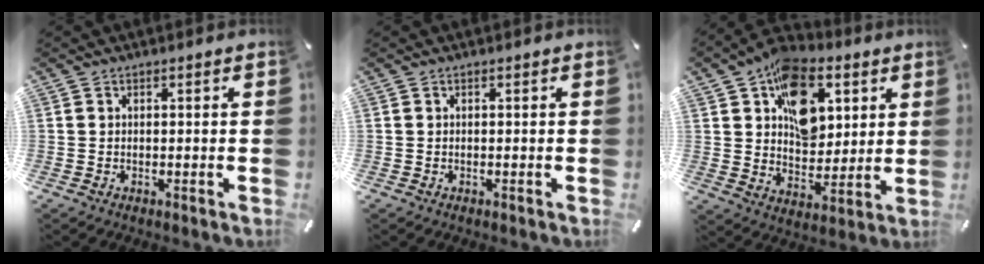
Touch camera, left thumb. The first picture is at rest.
{"total": 0.0}
{"total": 16.4, "force": [6.7, 11.7, 9.4], "torque": [-0.143, -0.024, 0.124]}